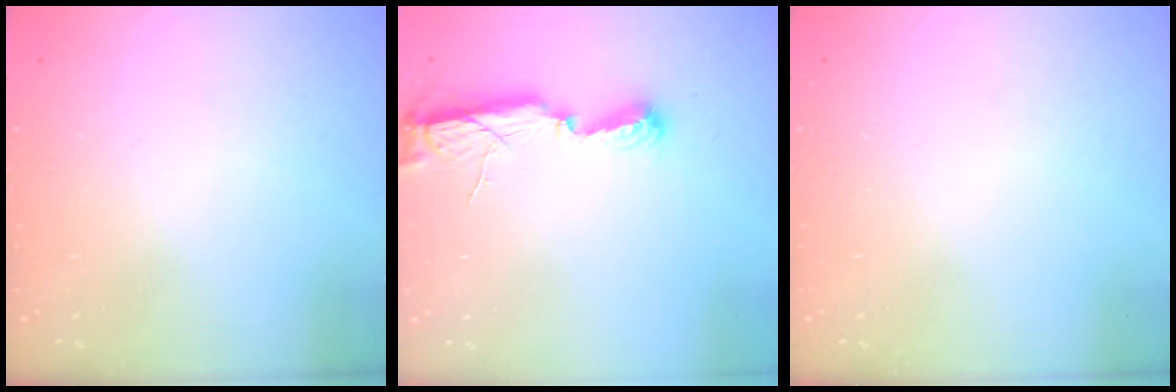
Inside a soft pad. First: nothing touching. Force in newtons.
{"total": 7.5, "press": 7.5, "slide": 0.4}
{"total": 0.0}